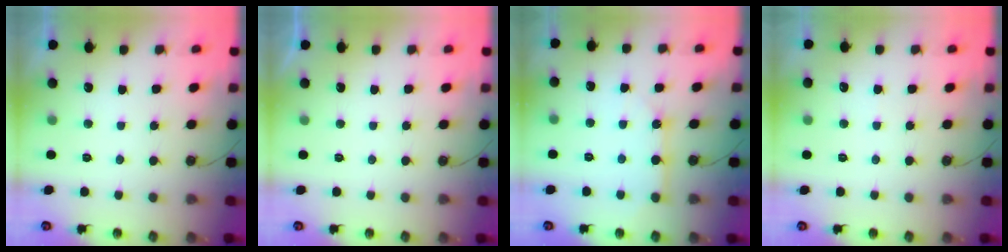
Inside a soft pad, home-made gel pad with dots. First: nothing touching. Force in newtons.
{"total": 0.0}
{"total": 7.7, "press": 7.7, "slide": 0.8}
{"total": 2.5, "press": 2.4, "slide": 0.4}